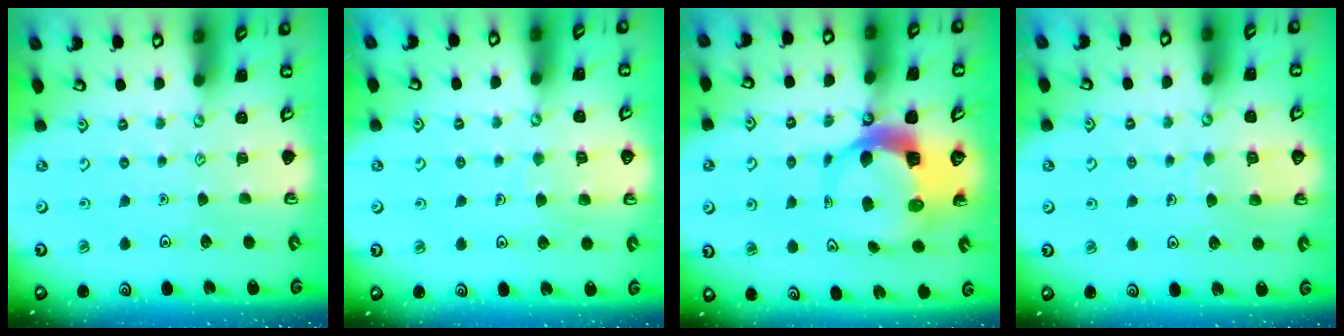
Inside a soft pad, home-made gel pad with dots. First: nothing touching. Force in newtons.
{"total": 6.1, "press": 6.1, "slide": 0.5}
{"total": 8.6, "press": 8.5, "slide": 1.1}
{"total": 5.6, "press": 5.6, "slide": 0.2}